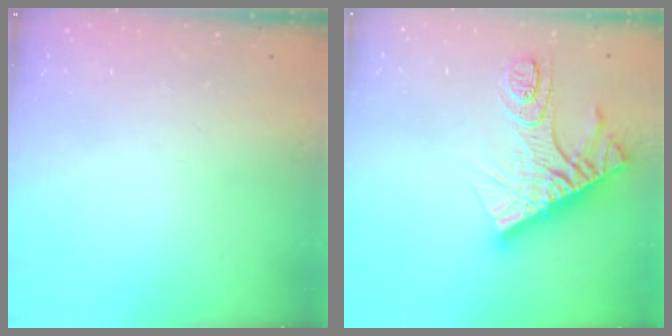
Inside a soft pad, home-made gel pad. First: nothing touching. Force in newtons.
{"total": 15.8, "press": 15.8, "slide": 1.4}